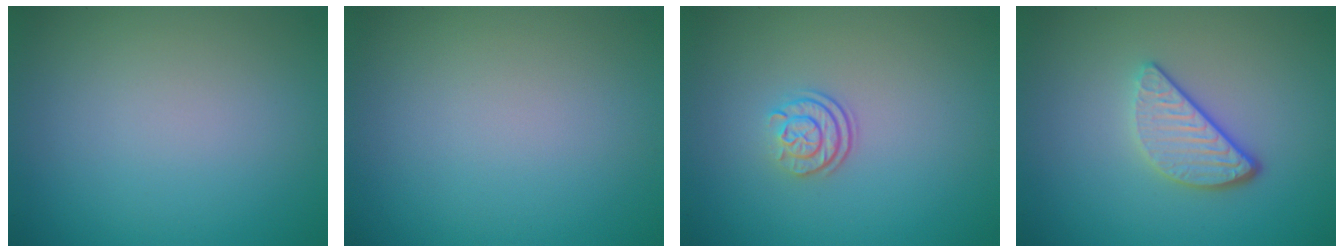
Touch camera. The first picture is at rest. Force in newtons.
{"total": 0.0}
{"total": 2.3, "press": 1.7, "slide": 1.6}
{"total": 3.3, "press": 2.7, "slide": 1.9}